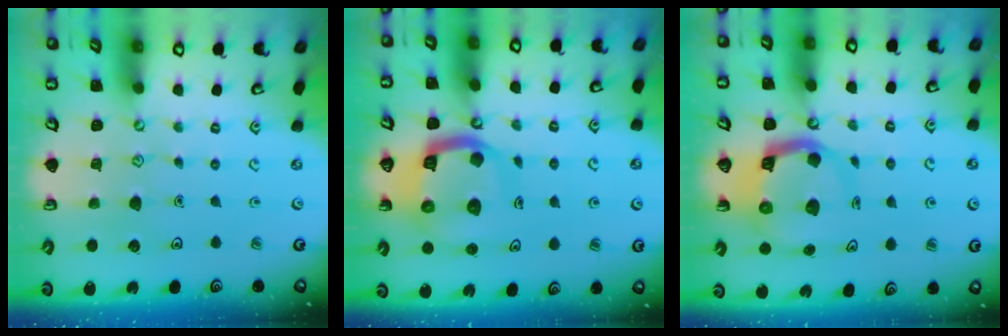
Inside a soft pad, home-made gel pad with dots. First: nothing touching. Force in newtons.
{"total": 14.0, "press": 13.9, "slide": 1.6}
{"total": 8.4, "press": 8.3, "slide": 1.2}